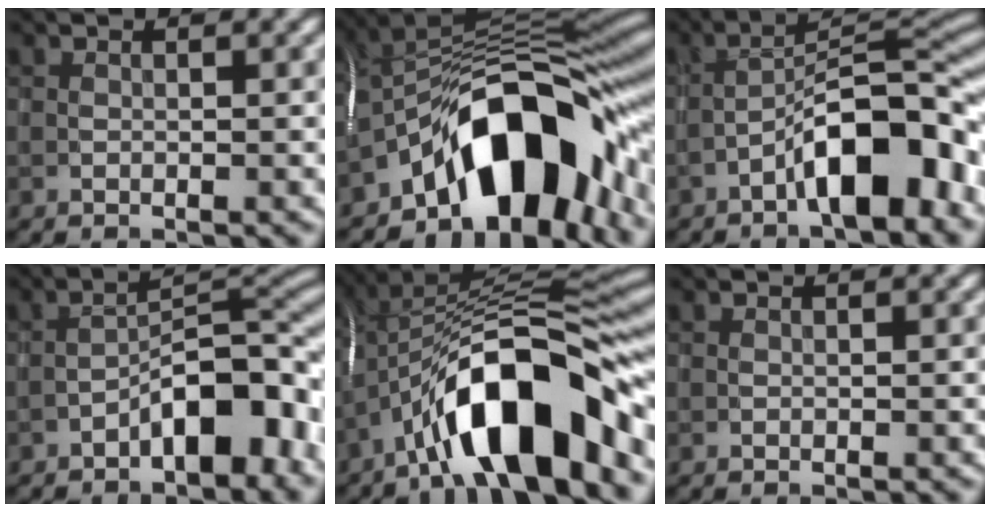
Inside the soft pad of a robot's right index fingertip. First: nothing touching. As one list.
[{"total": 13.2, "force": [-6.1, 6.4, 9.8], "torque": [-0.122, 0.021, -0.111]}, {"total": 9.5, "force": [-4.5, 2.9, 7.8], "torque": [-0.107, 0.028, -0.077]}, {"total": 7.6, "force": [-3.8, 2.8, 5.9], "torque": [-0.076, 0.027, -0.066]}, {"total": 13.7, "force": [-6.5, 4.3, 11.2], "torque": [-0.171, 0.019, -0.113]}, {"total": 0.0}]